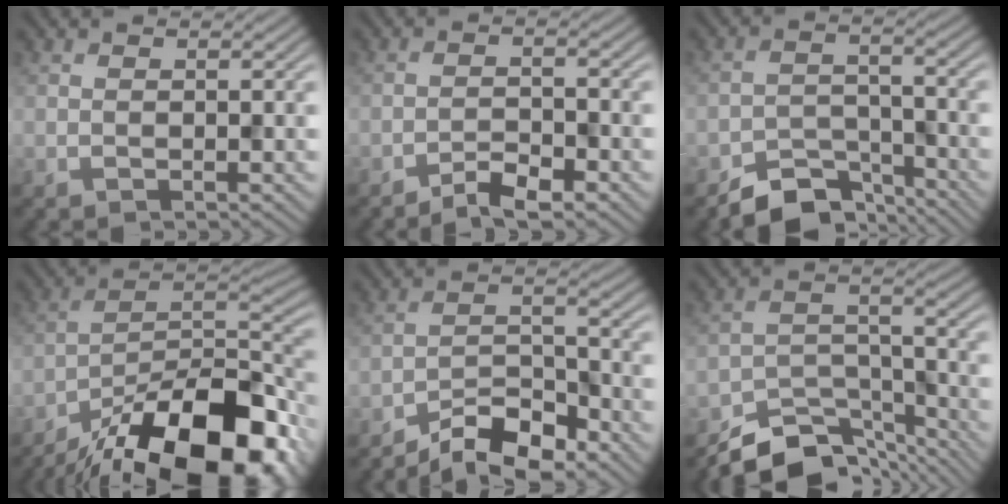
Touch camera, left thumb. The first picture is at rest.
{"total": 3.5, "force": [-2.8, 0.7, 2.0], "torque": [-0.035, 0.004, -0.055]}
{"total": 6.0, "force": [-4.9, 2.7, 2.2], "torque": [-0.030, -0.004, -0.094]}
{"total": 19.4, "force": [-14.2, 6.8, 11.3], "torque": [-0.183, -0.028, -0.225]}
{"total": 7.6, "force": [-6.2, 2.3, 3.8], "torque": [-0.062, 0.006, -0.123]}
{"total": 10.0, "force": [-8.5, 3.6, 4.0], "torque": [-0.065, -0.007, -0.151]}